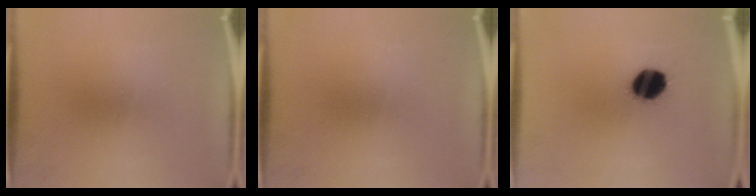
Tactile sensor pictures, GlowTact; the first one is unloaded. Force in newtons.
{"total": 0.0}
{"total": 10.8}